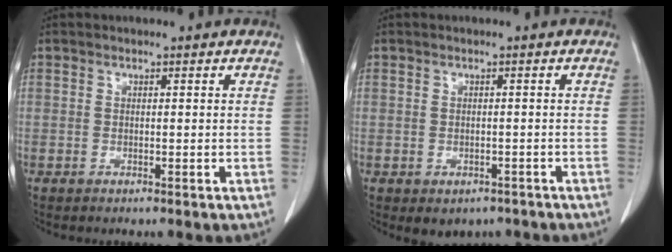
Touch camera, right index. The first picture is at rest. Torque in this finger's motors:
{"motor_torque": [-0.41, -0.40, -0.22, -0.07]}